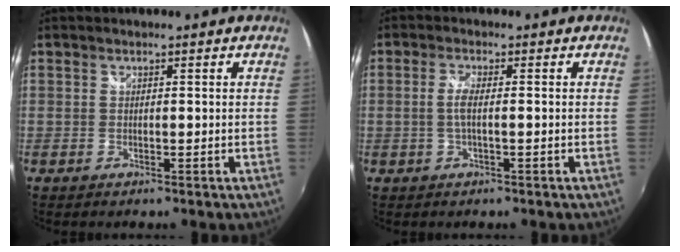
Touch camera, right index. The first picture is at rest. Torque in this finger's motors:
{"motor_torque": [0.84, 0.81, 0.20, 0.03]}